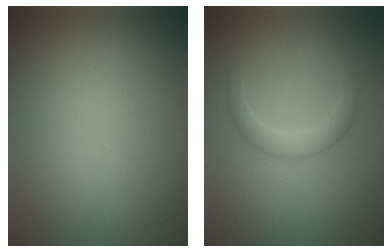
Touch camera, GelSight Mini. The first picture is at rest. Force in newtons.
{"total": 2.0, "press": 2.0, "slide": 0.1}